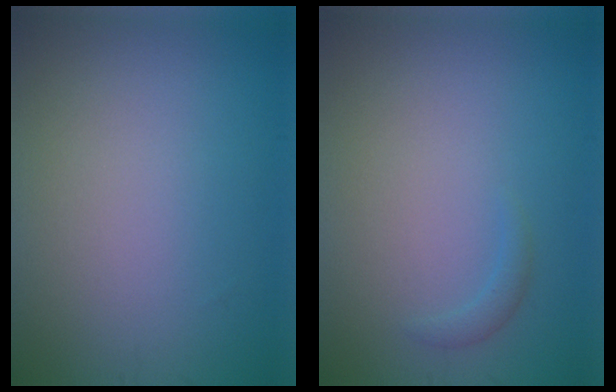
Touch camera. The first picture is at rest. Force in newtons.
{"total": 0.9, "press": 0.9, "slide": 0.0}